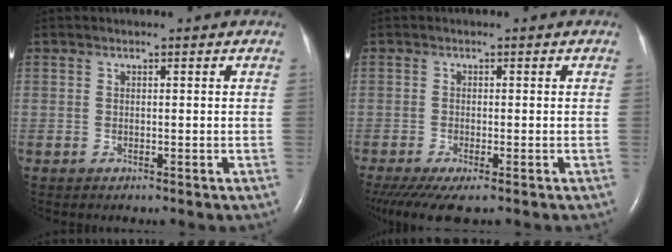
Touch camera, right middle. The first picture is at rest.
{"total": 7.0, "force": [-5.2, 1.3, 4.5], "torque": [-0.074, -0.018, -0.086]}